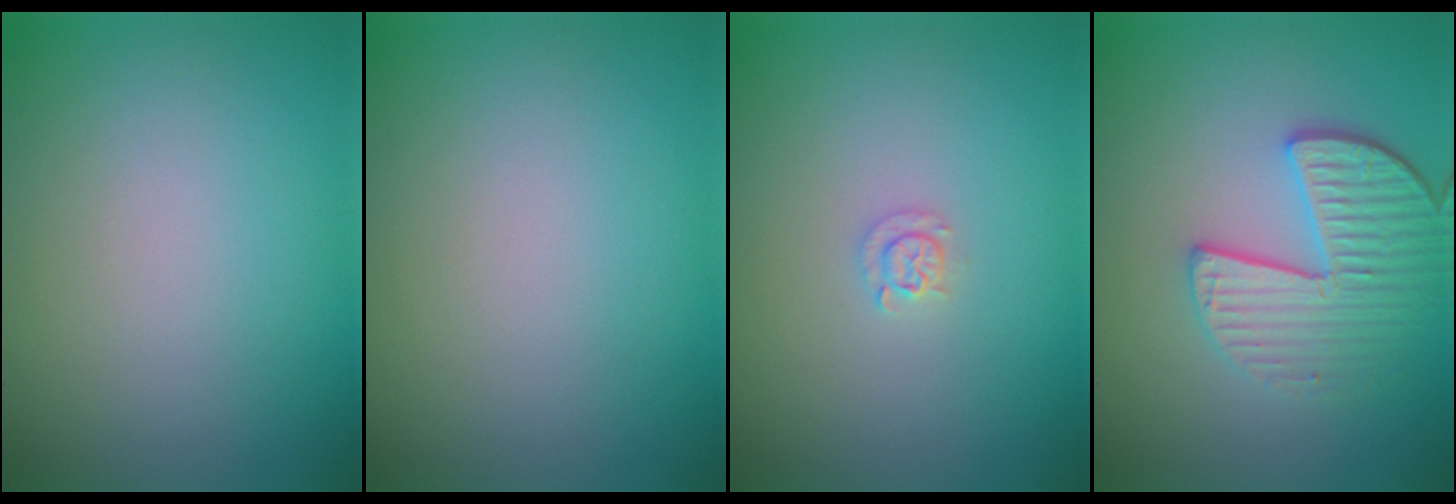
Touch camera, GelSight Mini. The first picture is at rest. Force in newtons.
{"total": 0.0}
{"total": 1.1, "press": 1.1, "slide": 0.2}
{"total": 4.2, "press": 3.7, "slide": 2.0}